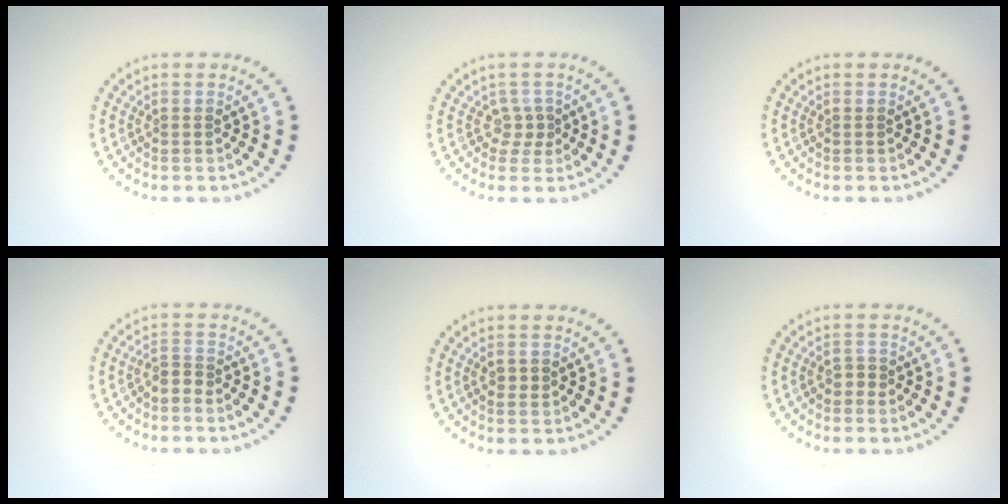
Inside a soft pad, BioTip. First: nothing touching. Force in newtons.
{"total": 1.5, "press": 0.9, "slide": 1.2}
{"total": 0.0}
{"total": 1.6, "press": 1.2, "slide": 1.1}
{"total": 1.1, "press": 1.1, "slide": 0.1}
{"total": 1.0, "press": 0.9, "slide": 0.5}